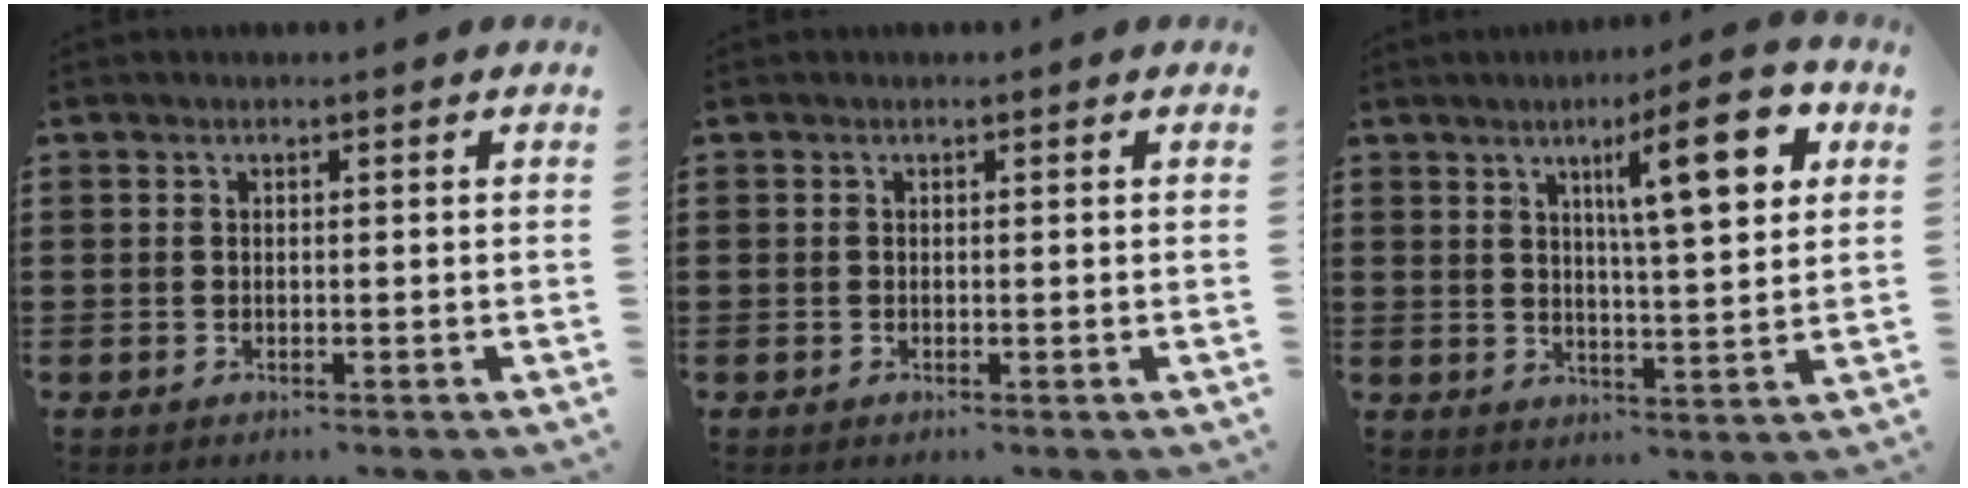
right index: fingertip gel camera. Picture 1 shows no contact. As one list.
[{"total": 0.0}, {"total": 12.5, "force": [5.4, 2.5, 10.9], "torque": [-0.169, -0.013, 0.079]}]